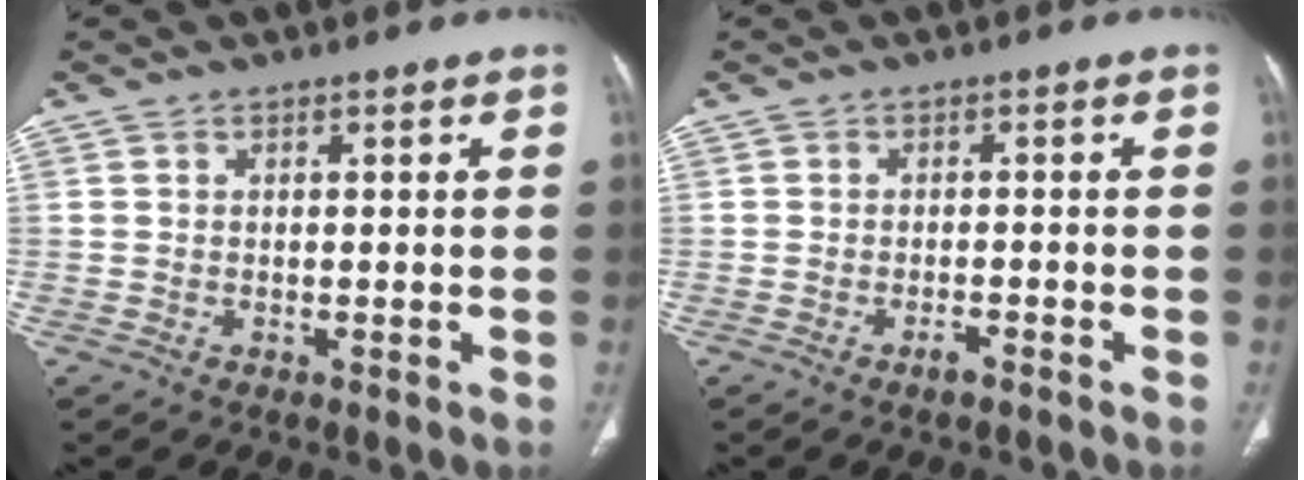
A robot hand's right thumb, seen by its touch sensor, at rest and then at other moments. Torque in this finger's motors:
{"motor_torque": [0.84, 0.31, 0.40, -0.45, 0.08]}